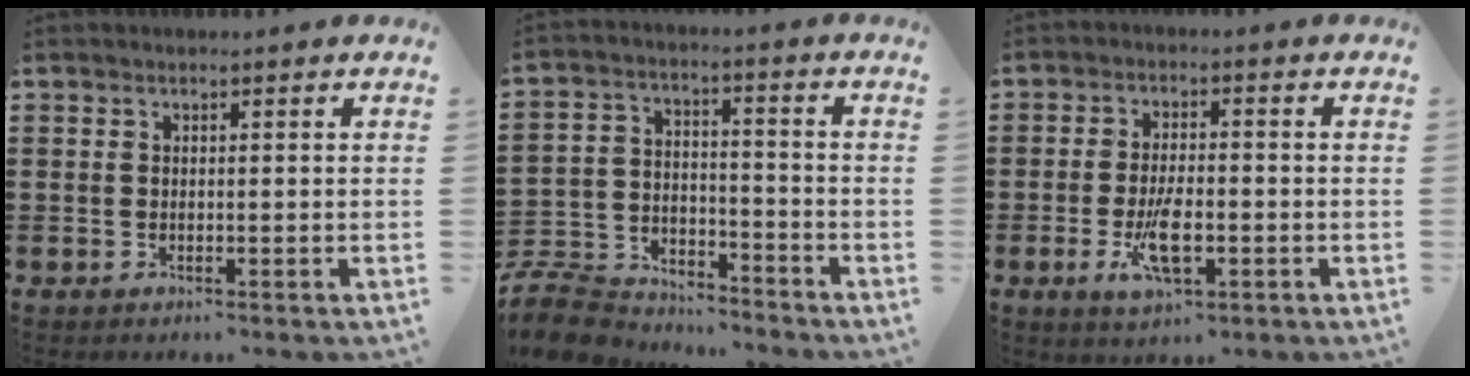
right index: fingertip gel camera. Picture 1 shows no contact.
{"total": 9.0, "force": [-8.6, 2.3, 1.5], "torque": [-0.042, 0.023, -0.172]}
{"total": 6.6, "force": [-2.0, 2.3, 5.8], "torque": [-0.130, -0.014, -0.039]}